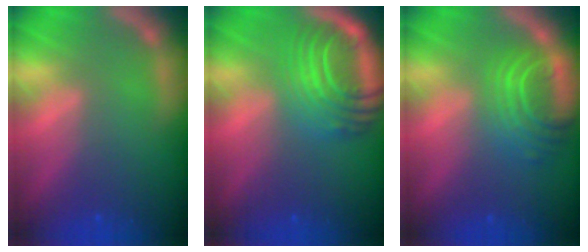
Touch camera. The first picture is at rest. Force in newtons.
{"total": 10.1}
{"total": 6.6}